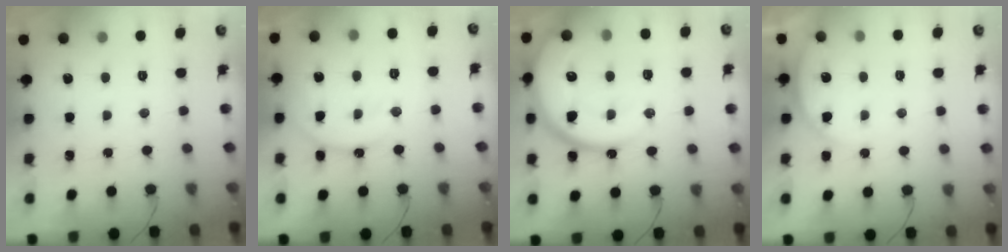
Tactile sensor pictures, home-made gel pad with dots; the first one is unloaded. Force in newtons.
{"total": 12.7, "press": 12.6, "slide": 1.1}
{"total": 22.6, "press": 22.5, "slide": 1.9}
{"total": 5.8, "press": 5.8, "slide": 0.6}